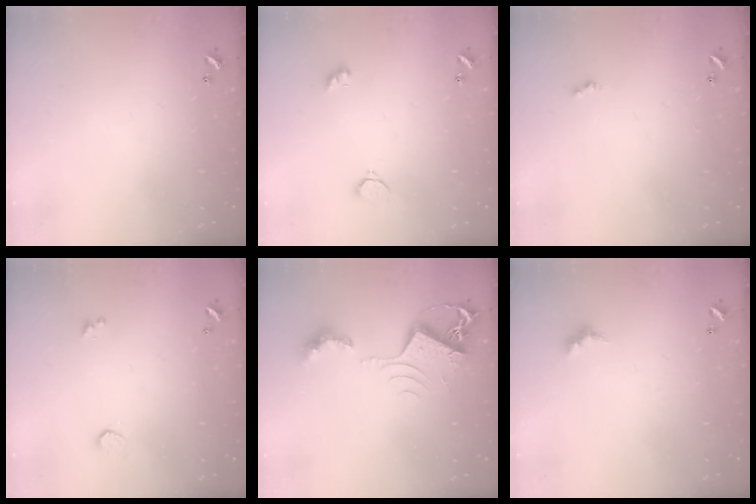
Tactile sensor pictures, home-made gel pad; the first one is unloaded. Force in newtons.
{"total": 2.6, "press": 2.5, "slide": 0.5}
{"total": 0.8, "press": 0.5, "slide": 0.5}
{"total": 1.0, "press": 0.7, "slide": 0.7}
{"total": 10.1, "press": 10.1, "slide": 0.9}
{"total": 2.4, "press": 2.4, "slide": 0.5}